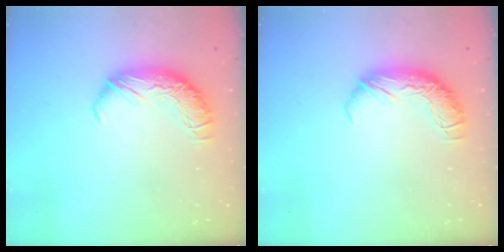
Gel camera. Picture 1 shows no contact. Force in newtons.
{"total": 0.0}